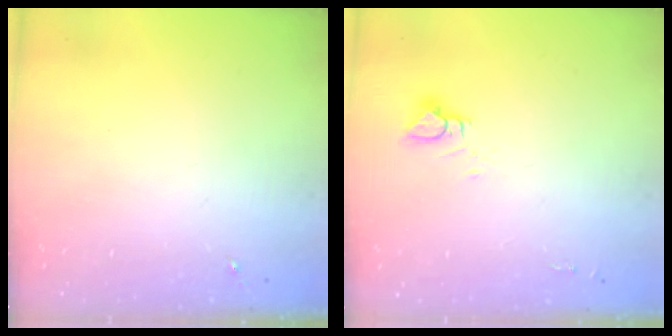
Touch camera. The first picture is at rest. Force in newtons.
{"total": 4.5, "press": 4.5, "slide": 0.4}